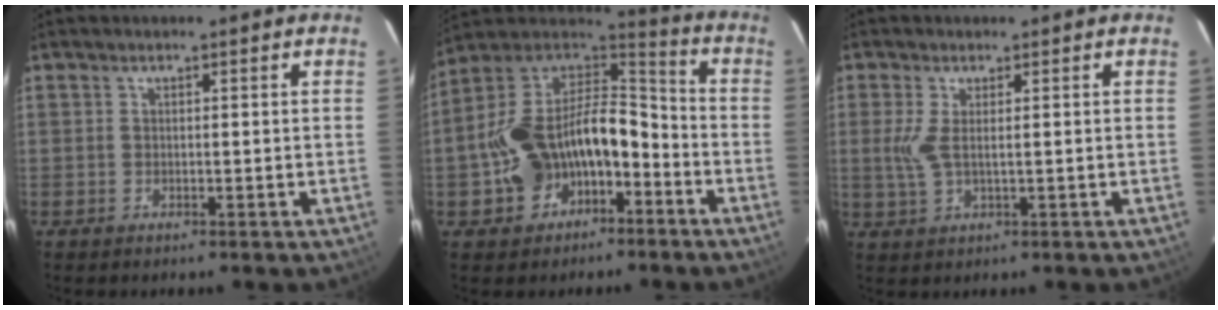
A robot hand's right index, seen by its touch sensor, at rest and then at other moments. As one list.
[{"total": 17.2, "force": [-6.8, 11.5, 10.9], "torque": [-0.235, 0.032, -0.099]}, {"total": 3.9, "force": [0.5, 1.1, 3.8], "torque": [-0.086, -0.003, 0.010]}]